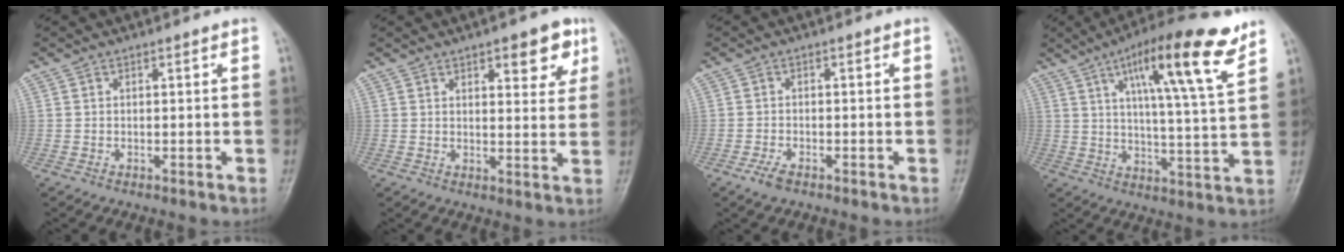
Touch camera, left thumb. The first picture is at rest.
{"total": 7.7, "force": [4.1, 3.2, 5.7], "torque": [-0.047, -0.018, 0.050]}
{"total": 2.4, "force": [-1.7, 1.0, 1.3], "torque": [-0.036, 0.005, -0.033]}
{"total": 17.4, "force": [9.6, 3.1, 14.2], "torque": [-0.209, -0.036, 0.151]}